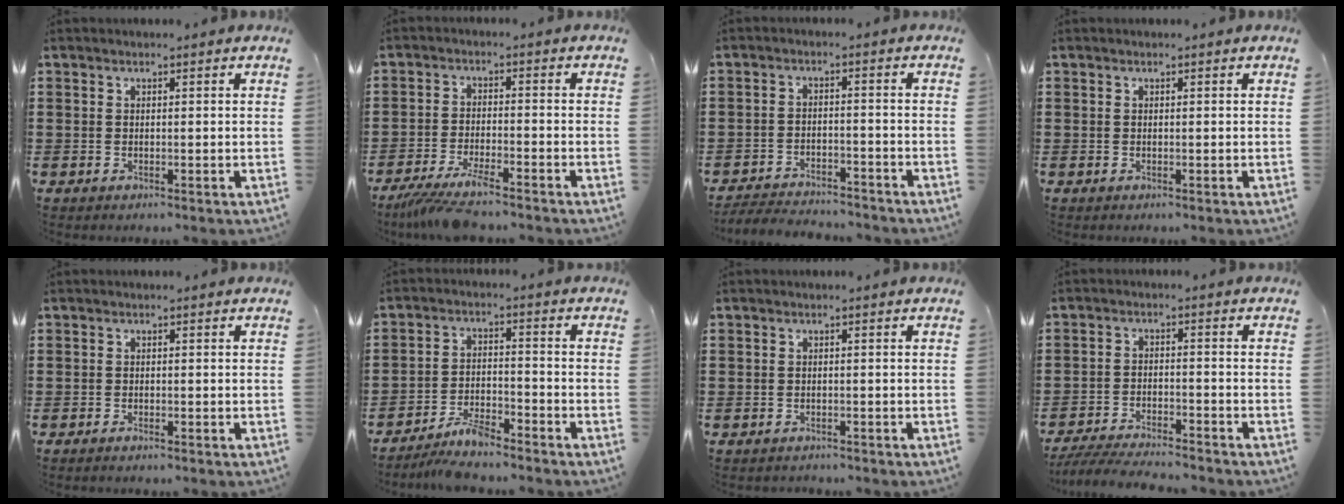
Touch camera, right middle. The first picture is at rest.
{"total": 5.7, "force": [-4.9, 0.1, 2.7], "torque": [-0.065, -0.018, -0.096]}
{"total": 3.9, "force": [-3.8, 0.5, 0.2], "torque": [-0.015, 0.002, -0.085]}
{"total": 0.0}
{"total": 0.6, "force": [-0.6, 0.0, 0.2], "torque": [-0.007, -0.004, -0.010]}
{"total": 4.9, "force": [-4.4, 0.8, 2.0], "torque": [-0.050, -0.001, -0.090]}
{"total": 1.2, "force": [-1.0, 0.5, -0.2], "torque": [0.001, 0.004, -0.024]}
{"total": 5.3, "force": [-5.1, 0.4, 1.3], "torque": [-0.033, -0.004, -0.103]}